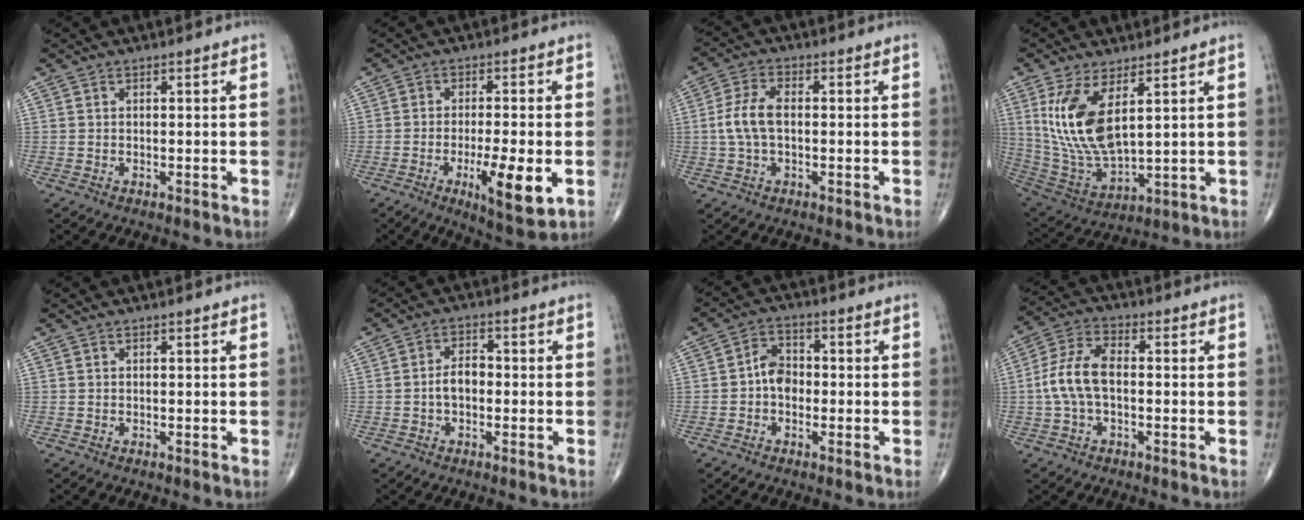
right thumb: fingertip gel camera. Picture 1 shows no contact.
{"total": 10.3, "force": [-3.0, 2.5, 9.6], "torque": [-0.150, -0.012, -0.044]}
{"total": 6.5, "force": [-0.2, 3.5, 5.4], "torque": [-0.123, 0.017, -0.008]}
{"total": 14.5, "force": [4.7, 6.2, 12.2], "torque": [-0.246, -0.030, 0.111]}
{"total": 0.0}
{"total": 4.2, "force": [-0.8, 2.6, 3.2], "torque": [-0.047, 0.019, -0.020]}
{"total": 5.1, "force": [-0.9, 3.9, 3.3], "torque": [-0.037, 0.020, -0.027]}
{"total": 8.8, "force": [-0.8, 4.7, 7.4], "torque": [-0.159, 0.030, -0.021]}